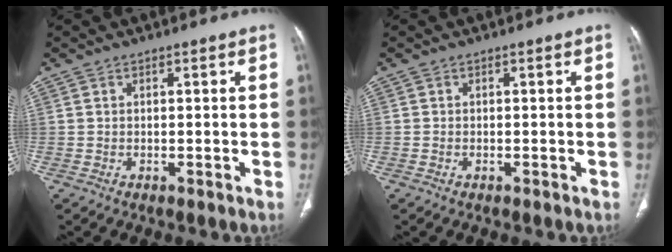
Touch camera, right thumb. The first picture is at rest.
{"total": 0.0}